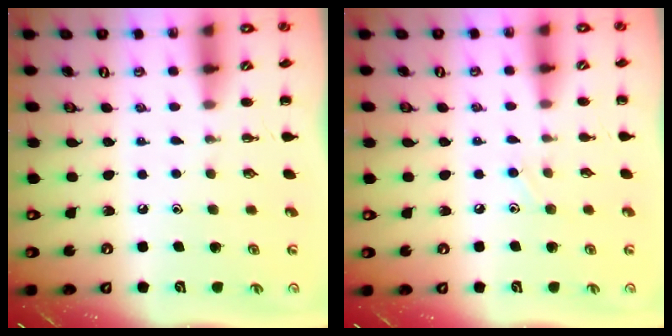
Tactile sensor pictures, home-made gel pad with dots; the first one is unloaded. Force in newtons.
{"total": 4.8, "press": 4.5, "slide": 1.6}